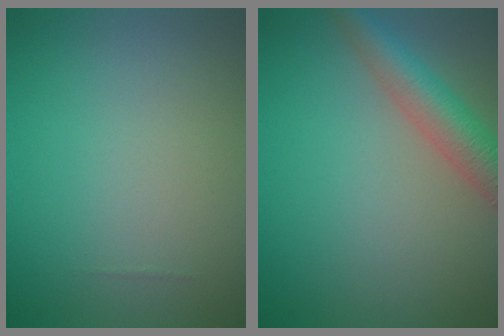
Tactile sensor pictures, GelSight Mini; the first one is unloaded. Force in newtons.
{"total": 4.7, "press": 4.6, "slide": 0.4}